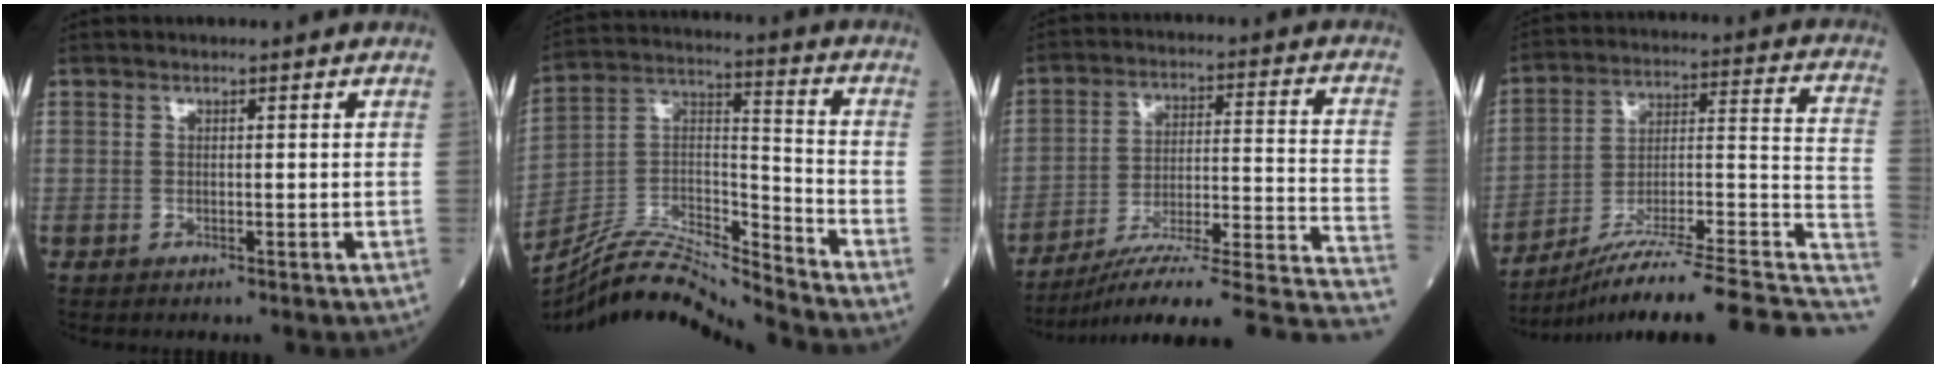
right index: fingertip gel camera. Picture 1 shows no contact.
{"total": 16.6, "force": [-16.1, -0.7, 4.2], "torque": [-0.077, 0.035, -0.290]}
{"total": 23.3, "force": [-19.6, 0.6, 12.7], "torque": [-0.102, 0.013, -0.284]}
{"total": 23.8, "force": [-18.0, 1.1, 15.5], "torque": [-0.176, 0.017, -0.282]}